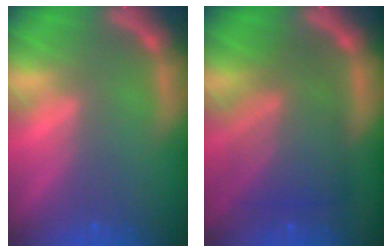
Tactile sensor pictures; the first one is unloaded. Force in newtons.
{"total": 8.1}